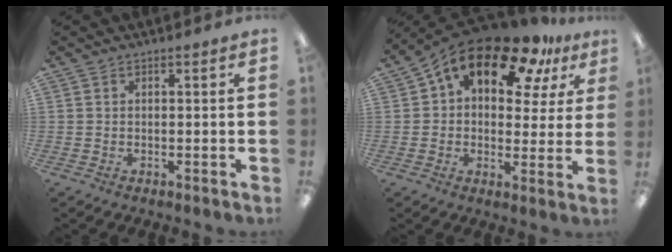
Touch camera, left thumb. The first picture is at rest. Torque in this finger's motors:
{"motor_torque": [0.41, 1.39, 1.39, -1.38, 0.16]}